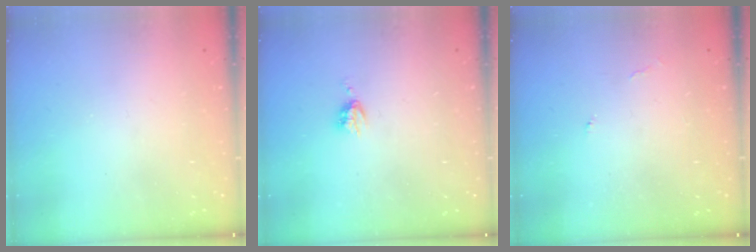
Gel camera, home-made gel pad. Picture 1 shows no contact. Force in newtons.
{"total": 3.3, "press": 3.3, "slide": 0.5}
{"total": 3.8, "press": 3.8, "slide": 0.4}